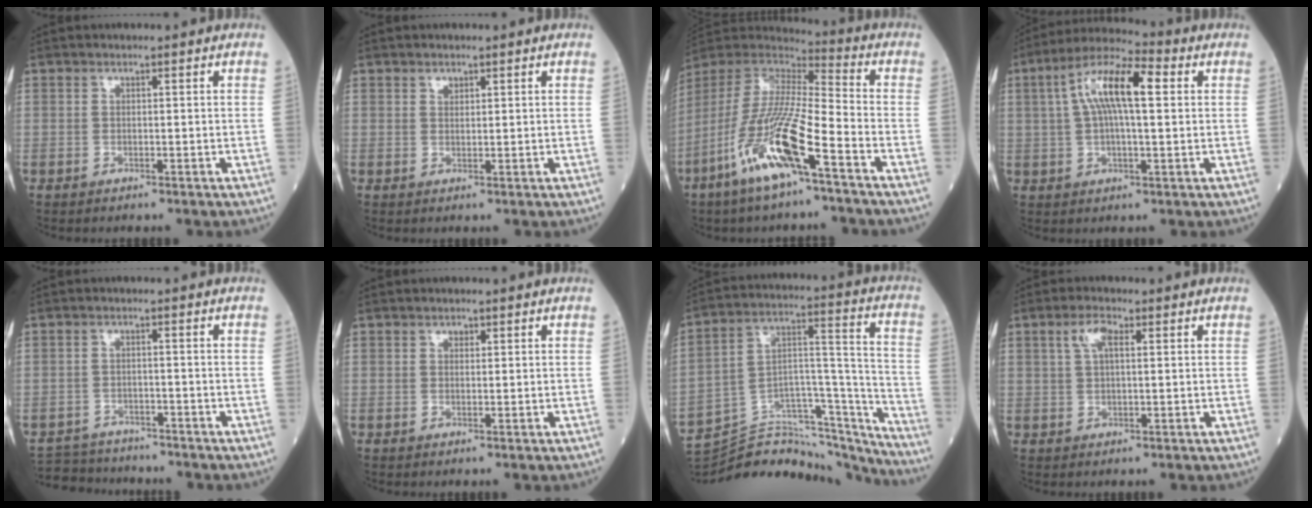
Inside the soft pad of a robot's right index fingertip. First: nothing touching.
{"total": 0.9, "force": [0.7, 0.5, 0.4], "torque": [-0.005, -0.004, 0.010]}
{"total": 17.2, "force": [-8.6, 1.9, 14.8], "torque": [-0.327, -0.033, -0.169]}
{"total": 11.6, "force": [2.8, 2.8, 11.0], "torque": [-0.212, 0.033, 0.044]}
{"total": 6.7, "force": [-6.5, 1.6, 0.5], "torque": [-0.007, 0.002, -0.105]}
{"total": 0.7, "force": [0.4, 0.5, 0.4], "torque": [-0.004, -0.001, 0.005]}
{"total": 26.9, "force": [-25.7, 4.2, 6.7], "torque": [-0.102, 0.036, -0.388]}
{"total": 3.7, "force": [1.4, 1.2, 3.1], "torque": [-0.068, 0.012, 0.029]}